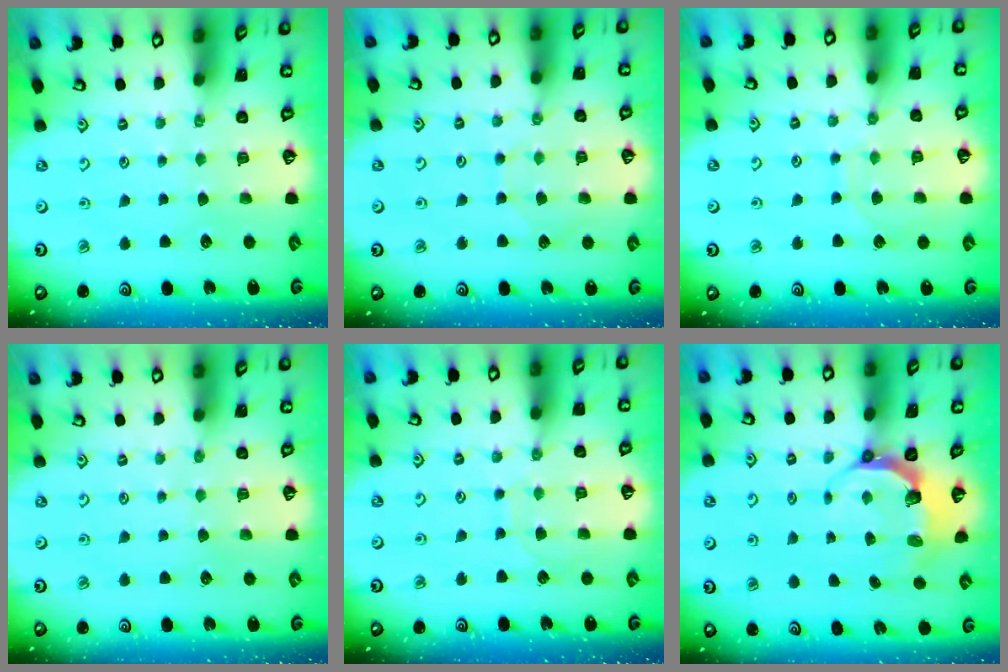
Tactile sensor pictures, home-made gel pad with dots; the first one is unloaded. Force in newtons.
{"total": 6.1, "press": 6.1, "slide": 0.6}
{"total": 7.2, "press": 7.2, "slide": 0.6}
{"total": 0.9, "press": 0.9, "slide": 0.1}
{"total": 6.4, "press": 6.4, "slide": 0.2}
{"total": 6.8, "press": 5.6, "slide": 3.9}